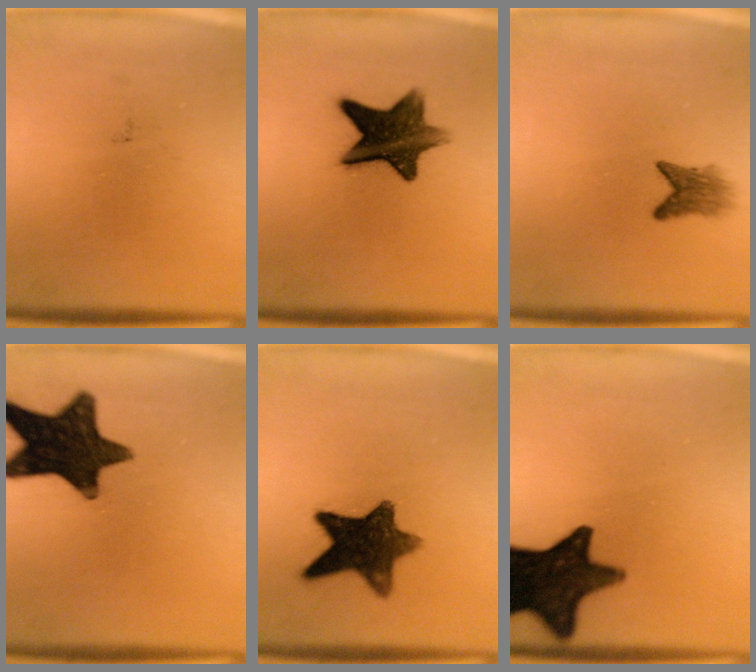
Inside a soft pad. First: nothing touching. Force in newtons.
{"total": 11.6}
{"total": 2.9}
{"total": 15.8}
{"total": 11.4}
{"total": 16.3}